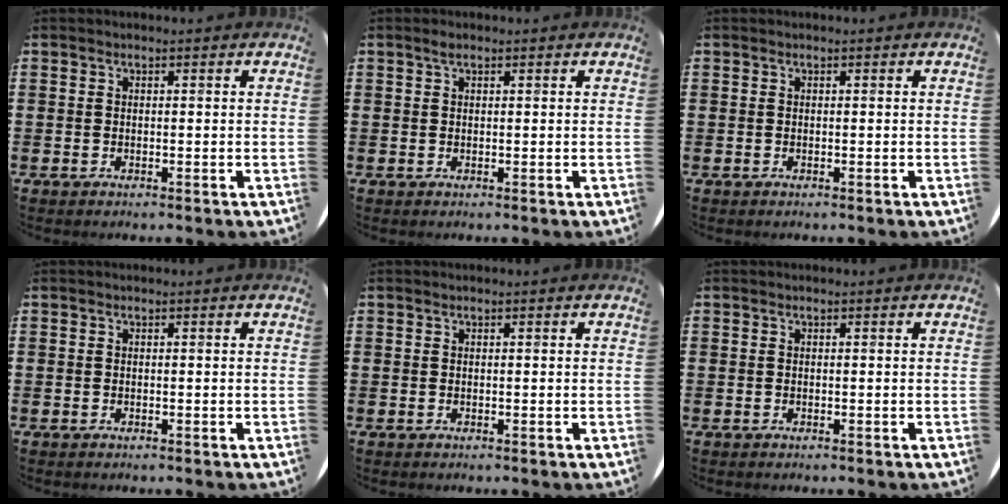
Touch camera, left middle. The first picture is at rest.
{"total": 0.8, "force": [0.5, 0.3, 0.5], "torque": [-0.003, 0.000, 0.006]}
{"total": 0.0}
{"total": 0.0}
{"total": 0.0}
{"total": 0.0}